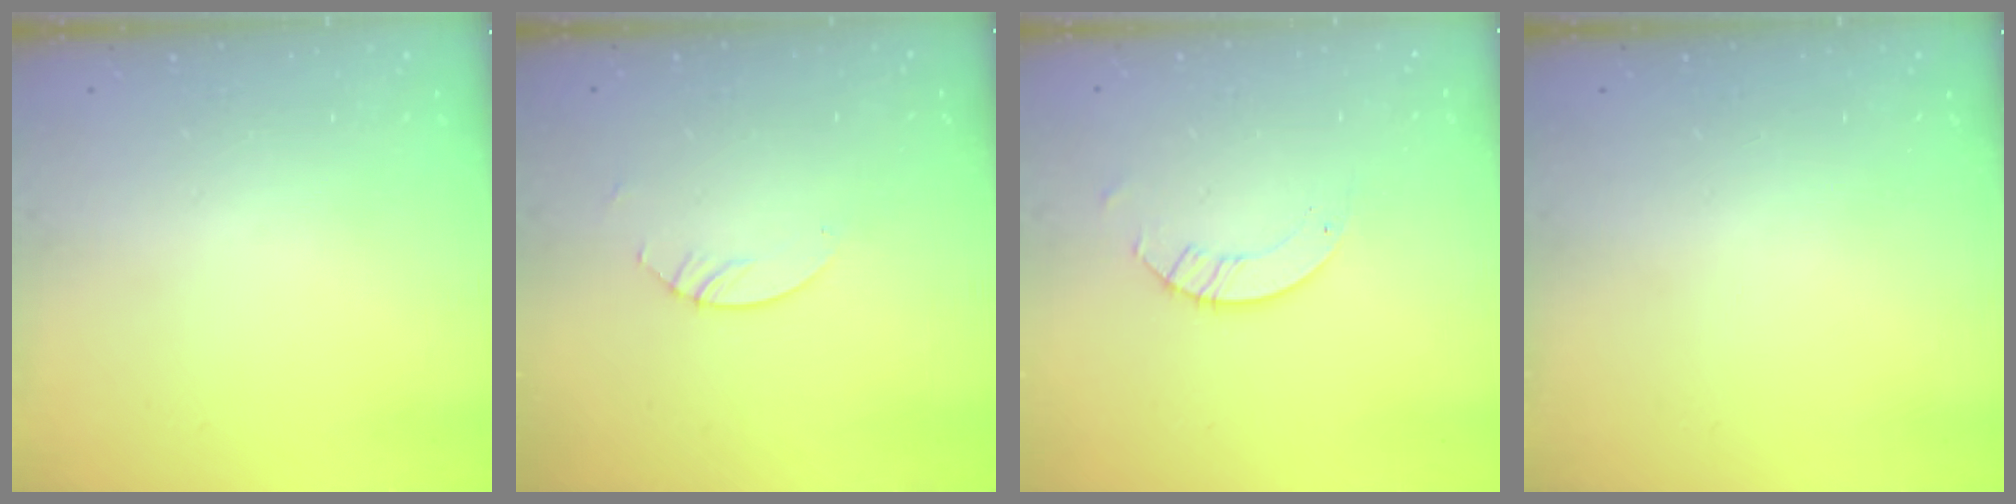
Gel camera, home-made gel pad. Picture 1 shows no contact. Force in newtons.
{"total": 2.4, "press": 2.4, "slide": 0.2}
{"total": 3.2, "press": 3.2, "slide": 0.3}
{"total": 0.0}